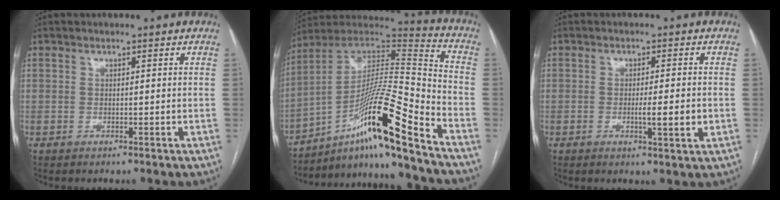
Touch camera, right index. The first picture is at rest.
{"total": 19.2, "force": [-12.0, -0.5, 15.0], "torque": [-0.282, 0.013, -0.209]}
{"total": 4.4, "force": [-0.9, 0.1, 4.3], "torque": [-0.069, -0.007, -0.012]}